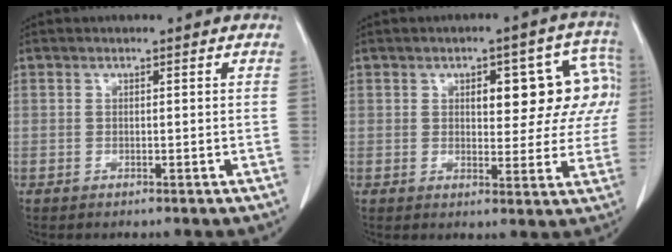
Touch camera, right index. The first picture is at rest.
{"total": 11.4, "force": [2.7, 5.1, 9.8], "torque": [-0.104, 0.034, 0.035]}